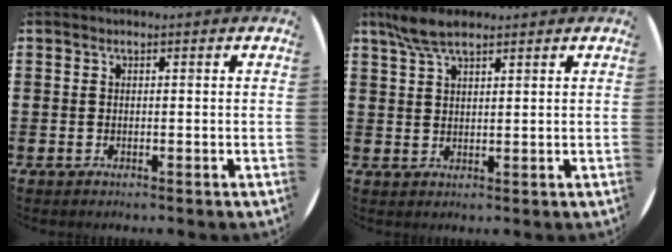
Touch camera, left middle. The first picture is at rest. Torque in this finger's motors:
{"motor_torque": [0.78, -0.66, 0.13, 0.03]}